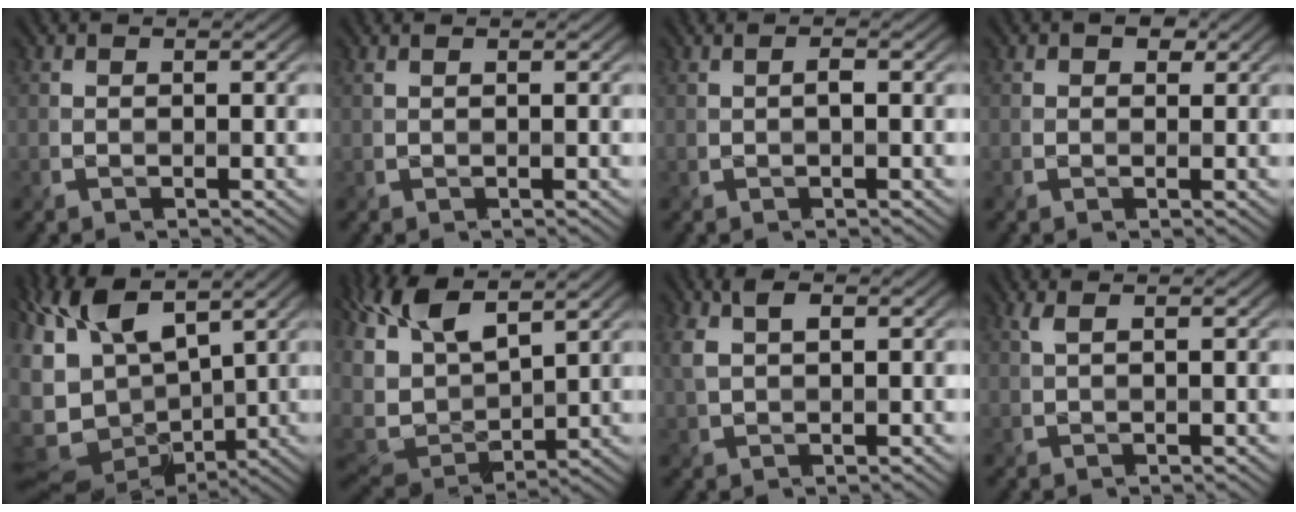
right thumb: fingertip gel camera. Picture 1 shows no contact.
{"total": 0.6, "force": [0.6, 0.0, 0.3], "torque": [-0.011, 0.002, 0.014]}
{"total": 1.1, "force": [-0.1, 0.3, 1.1], "torque": [-0.021, 0.003, -0.003]}
{"total": 2.6, "force": [1.3, 1.9, 1.3], "torque": [-0.024, 0.000, 0.018]}
{"total": 13.5, "force": [3.2, 7.7, 10.6], "torque": [-0.242, -0.001, 0.074]}
{"total": 12.1, "force": [5.0, 5.5, 9.5], "torque": [-0.242, 0.020, 0.085]}
{"total": 4.2, "force": [1.4, 2.2, 3.3], "torque": [-0.078, 0.006, 0.023]}
{"total": 1.4, "force": [0.8, -0.1, 1.2], "torque": [-0.031, 0.004, 0.016]}